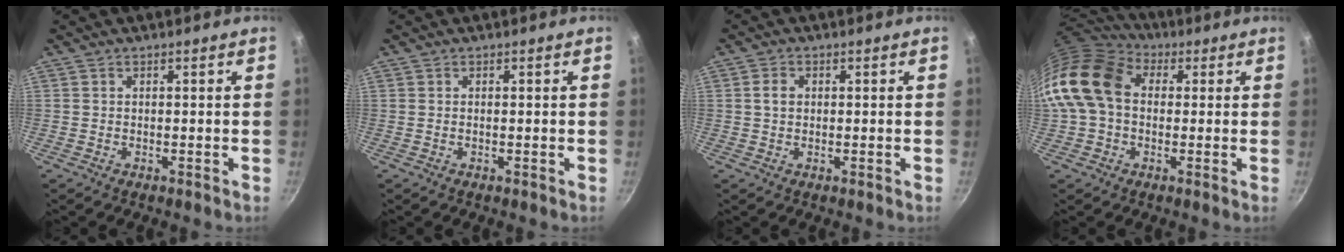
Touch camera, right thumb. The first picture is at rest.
{"total": 0.0}
{"total": 2.4, "force": [0.2, 1.9, 1.4], "torque": [-0.019, 0.005, 0.003]}
{"total": 16.0, "force": [1.5, 11.9, 10.6], "torque": [-0.189, 0.031, 0.011]}